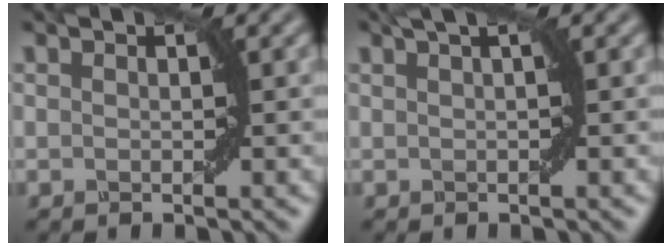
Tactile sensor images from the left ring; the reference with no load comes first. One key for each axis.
{"total": 2.0, "fx": 1.0, "fy": 0.2, "fz": 1.7, "tx": -0.025, "ty": -0.001, "tz": 0.013}